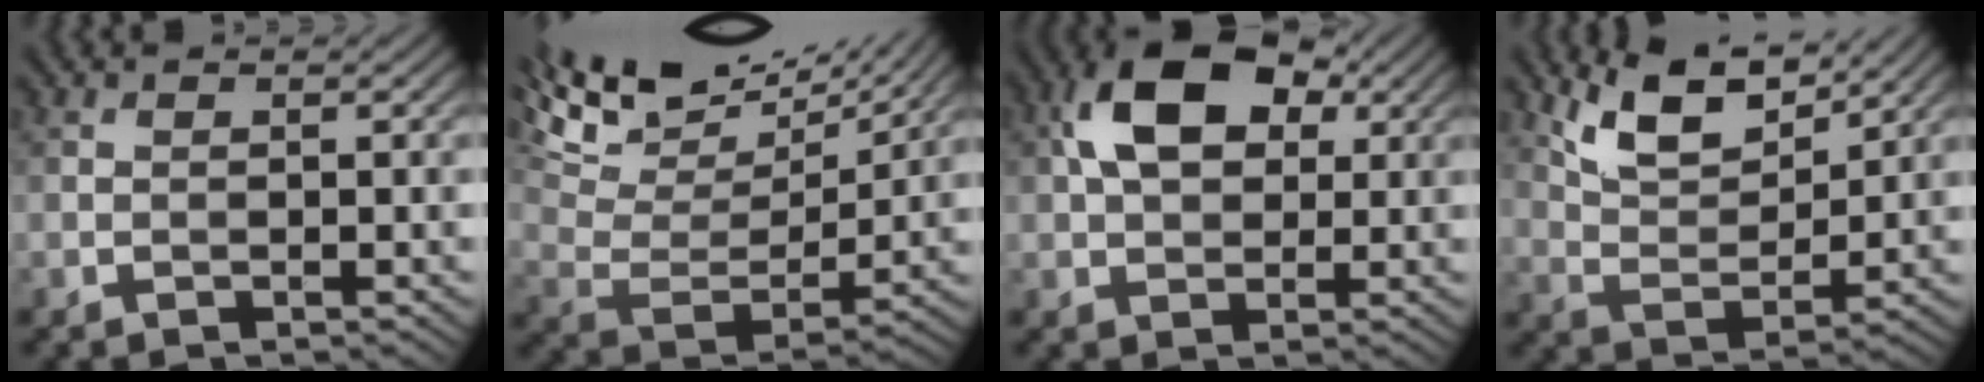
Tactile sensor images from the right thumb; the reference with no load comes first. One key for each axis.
{"total": 17.6, "fx": 13.7, "fy": 5.7, "fz": 9.4, "tx": -0.234, "ty": 0.032, "tz": 0.194}
{"total": 10.2, "fx": 3.1, "fy": 6.4, "fz": 7.3, "tx": -0.148, "ty": 0.021, "tz": 0.049}
{"total": 8.2, "fx": 6.0, "fy": 2.9, "fz": 4.8, "tx": -0.105, "ty": 0.001, "tz": 0.118}